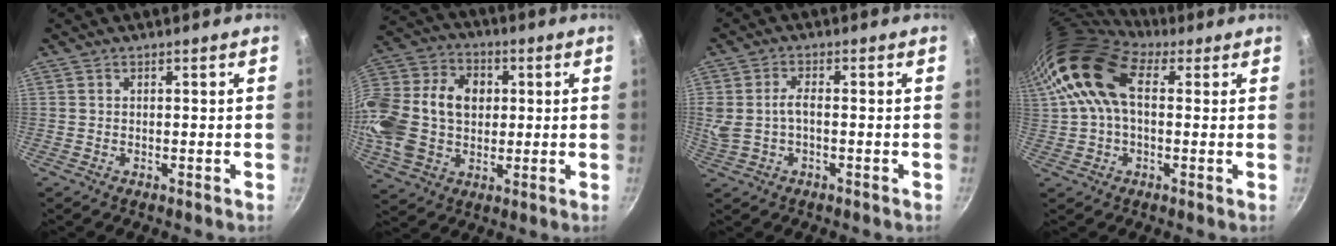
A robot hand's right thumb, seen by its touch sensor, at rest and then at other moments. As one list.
[{"total": 22.6, "force": [1.6, 16.9, 14.9], "torque": [-0.292, 0.034, 0.025]}, {"total": 5.7, "force": [-0.4, 3.1, 4.8], "torque": [-0.100, 0.007, -0.006]}, {"total": 14.5, "force": [4.2, 8.7, 10.8], "torque": [-0.193, 0.021, 0.066]}]